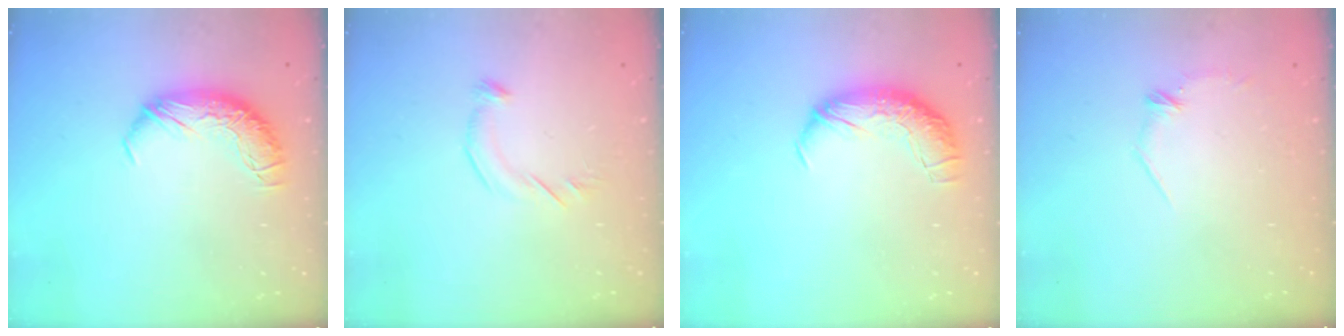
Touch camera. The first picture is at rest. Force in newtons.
{"total": 5.9, "press": 5.8, "slide": 1.3}
{"total": 2.3, "press": 1.1, "slide": 2.1}
{"total": 7.5, "press": 7.4, "slide": 0.8}